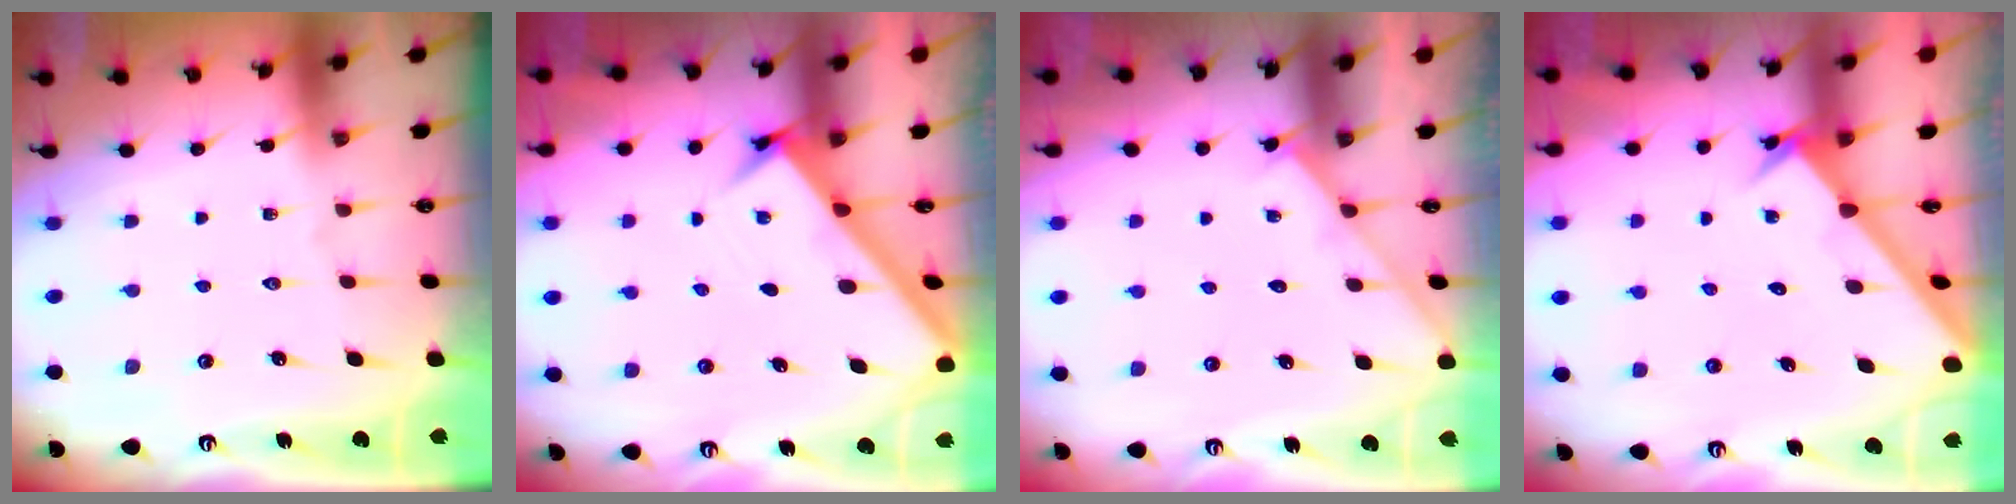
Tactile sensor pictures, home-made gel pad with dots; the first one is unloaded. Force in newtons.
{"total": 2.7, "press": 2.7, "slide": 0.3}
{"total": 2.0, "press": 1.9, "slide": 0.4}
{"total": 2.2, "press": 2.2, "slide": 0.2}